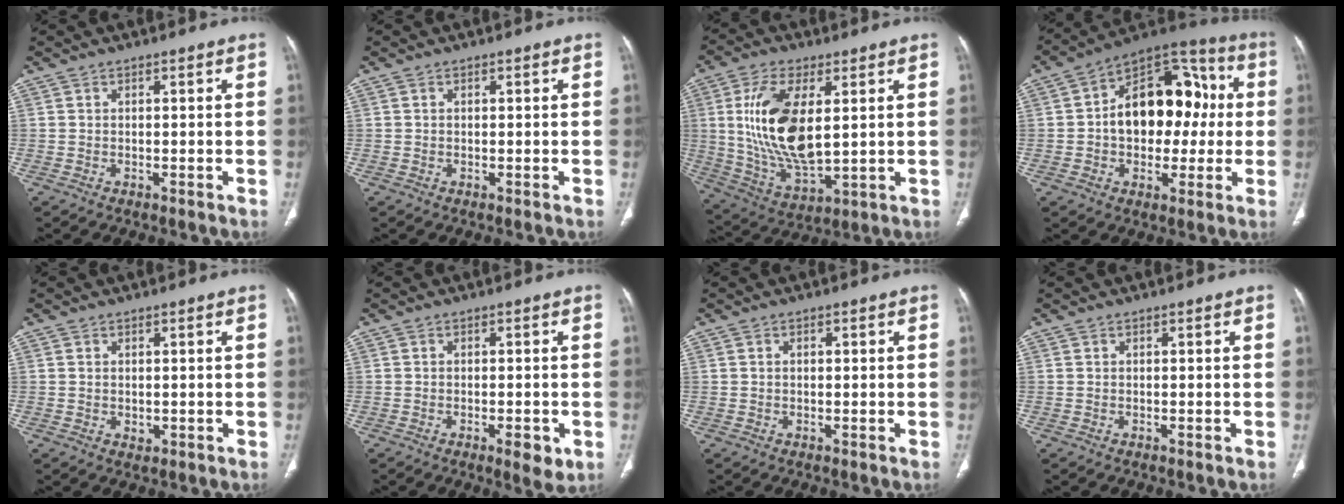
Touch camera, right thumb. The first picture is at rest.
{"total": 0.0}
{"total": 17.2, "force": [3.1, 8.0, 15.0], "torque": [-0.292, -0.021, 0.069]}
{"total": 19.7, "force": [0.9, 12.9, 14.9], "torque": [-0.169, 0.043, 0.008]}
{"total": 1.2, "force": [0.1, 0.9, 0.8], "torque": [-0.012, -0.003, 0.005]}
{"total": 4.4, "force": [-1.7, 1.6, 3.8], "torque": [-0.046, -0.004, -0.018]}
{"total": 0.6, "force": [0.1, 0.4, 0.5], "torque": [-0.011, 0.005, 0.002]}
{"total": 0.0}